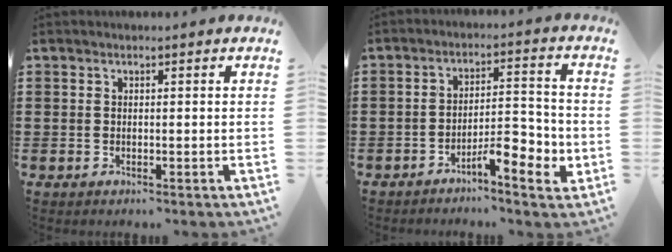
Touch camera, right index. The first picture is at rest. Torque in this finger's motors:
{"motor_torque": [0.61, -0.59, 0.32, 0.13]}